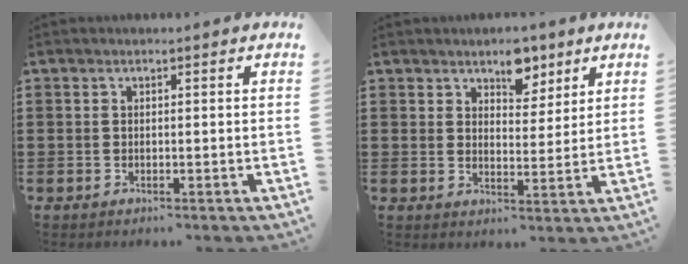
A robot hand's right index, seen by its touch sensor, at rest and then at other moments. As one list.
[{"total": 5.8, "force": [4.2, 3.3, 2.2], "torque": [-0.036, 0.000, 0.072]}]